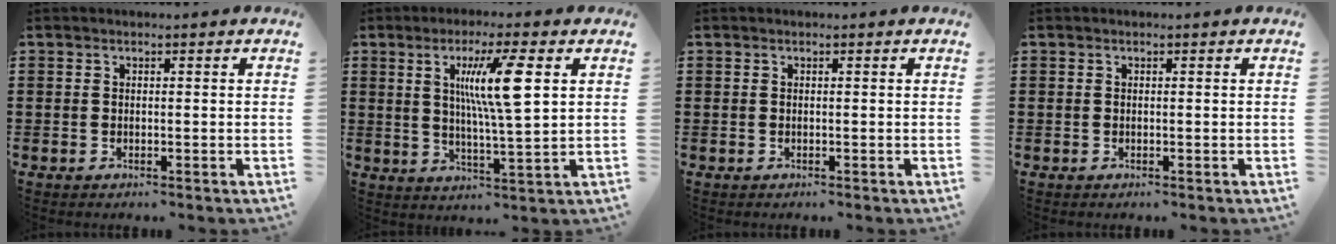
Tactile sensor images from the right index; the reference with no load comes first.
{"total": 9.5, "force": [3.0, 0.3, 9.0], "torque": [-0.179, 0.002, 0.043]}
{"total": 0.0}
{"total": 0.0}